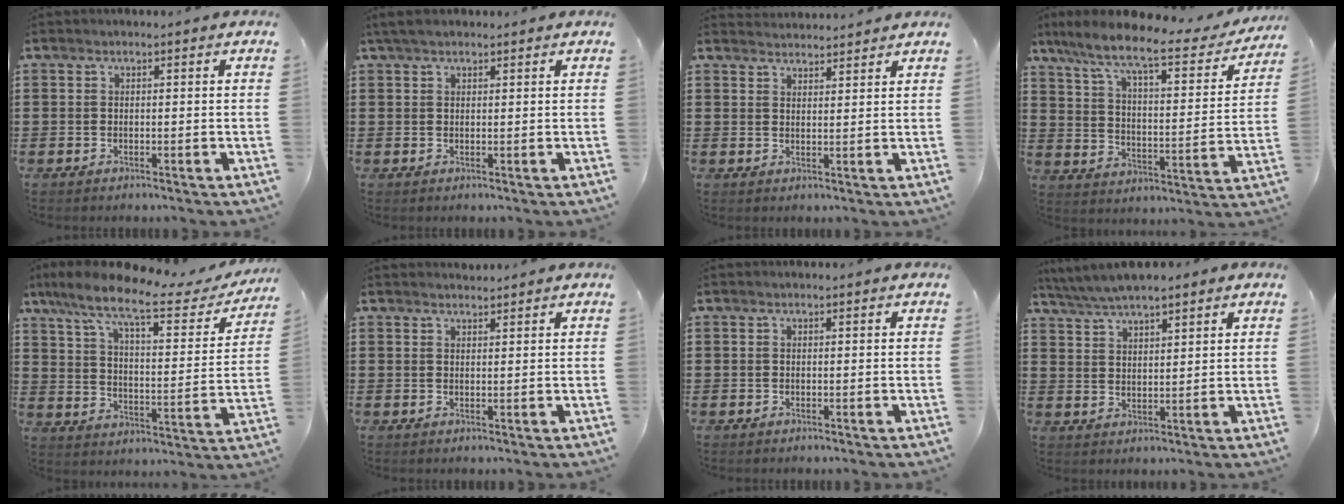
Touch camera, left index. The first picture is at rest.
{"total": 2.1, "force": [1.6, 0.8, 1.2], "torque": [-0.027, 0.006, 0.030]}
{"total": 2.4, "force": [2.3, 0.0, -0.3], "torque": [-0.001, -0.007, 0.046]}
{"total": 9.5, "force": [7.6, 1.2, 5.6], "torque": [-0.138, -0.045, 0.124]}
{"total": 10.5, "force": [7.9, 1.9, 6.7], "torque": [-0.150, -0.042, 0.128]}
{"total": 1.3, "force": [1.3, 0.1, 0.0], "torque": [-0.003, 0.000, 0.026]}
{"total": 0.0}
{"total": 4.5, "force": [4.1, 0.8, 1.8], "torque": [-0.047, -0.007, 0.074]}